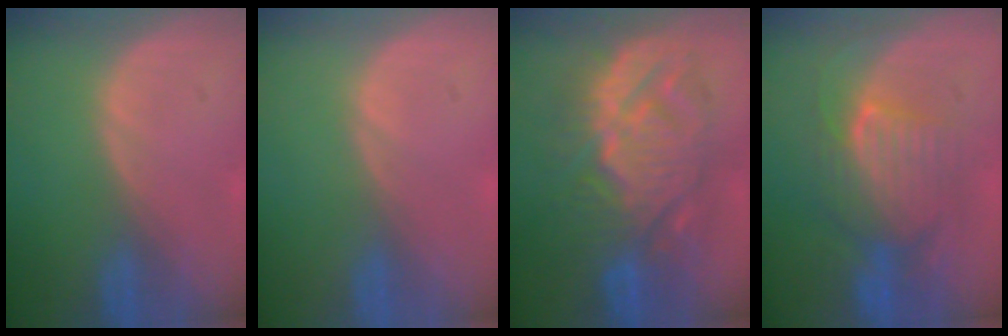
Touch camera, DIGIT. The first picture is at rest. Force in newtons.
{"total": 0.0}
{"total": 11.5, "press": 11.5, "slide": 1.0}
{"total": 8.4, "press": 8.3, "slide": 1.6}